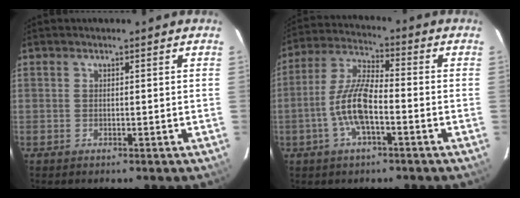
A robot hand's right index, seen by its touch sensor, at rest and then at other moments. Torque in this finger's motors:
{"motor_torque": [1.56, -0.52, 0.53, 0.10]}